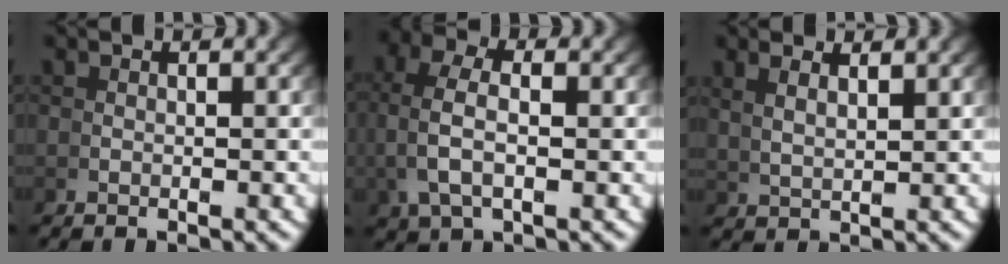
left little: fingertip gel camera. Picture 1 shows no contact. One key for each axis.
{"total": 3.2, "fx": 0.9, "fy": 1.1, "fz": 2.9, "tx": -0.072, "ty": 0.001, "tz": 0.023}
{"total": 2.5, "fx": 2.2, "fy": -0.3, "fz": 1.1, "tx": -0.012, "ty": 0.004, "tz": 0.049}